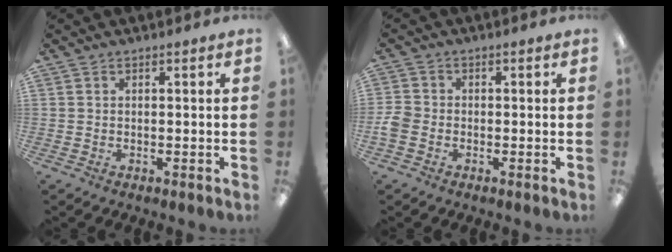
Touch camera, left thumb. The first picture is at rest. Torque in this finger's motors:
{"motor_torque": [-0.03, 0.05, 0.02, -0.01, 0.00]}